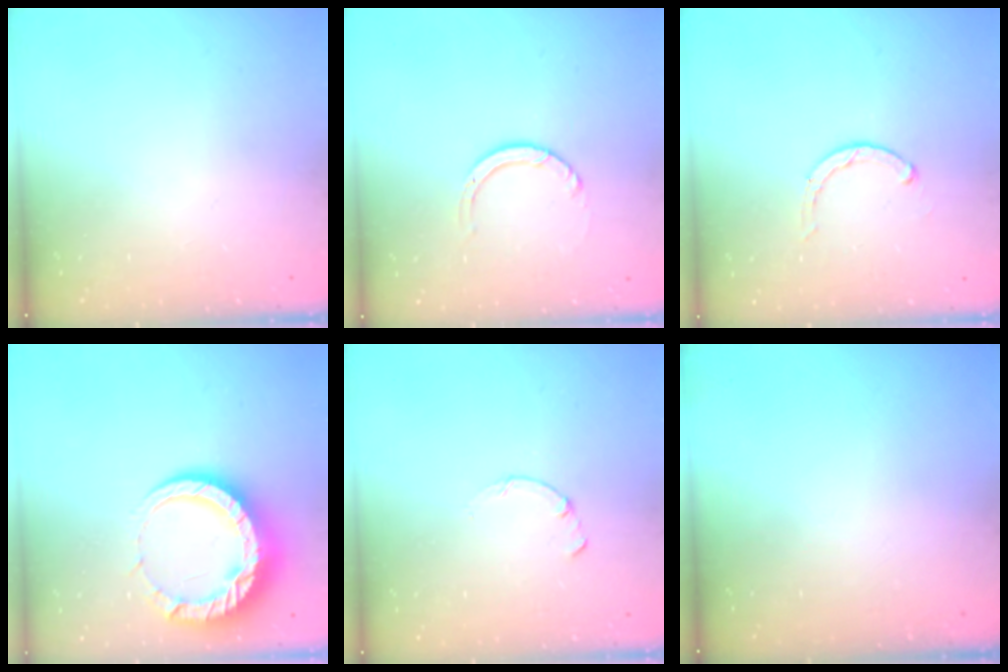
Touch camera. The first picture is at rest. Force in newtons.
{"total": 3.5, "press": 3.5, "slide": 0.1}
{"total": 2.3, "press": 2.3, "slide": 0.3}
{"total": 14.0, "press": 14.0, "slide": 1.2}
{"total": 0.0}
{"total": 0.0}